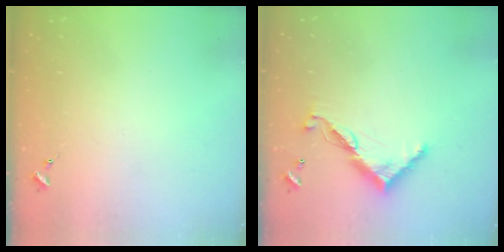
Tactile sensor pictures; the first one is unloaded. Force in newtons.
{"total": 11.0, "press": 11.0, "slide": 0.4}